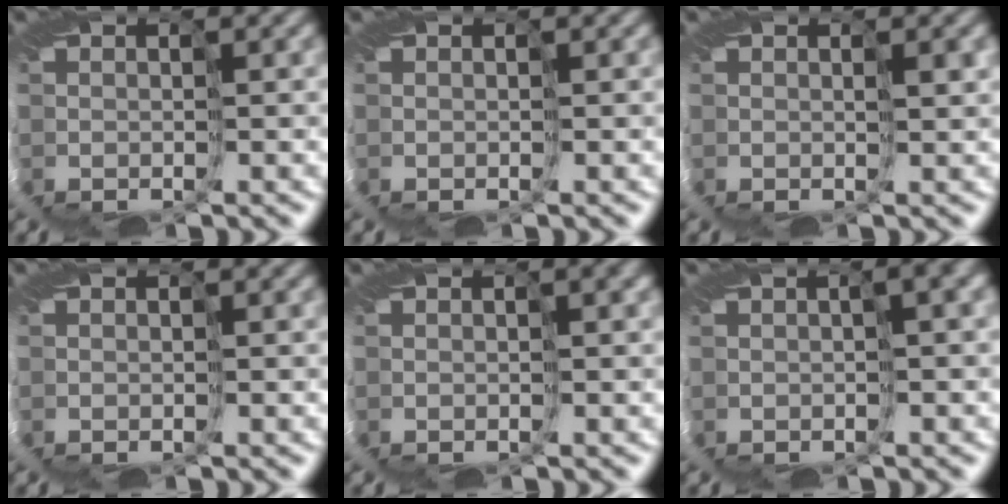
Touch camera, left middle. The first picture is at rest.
{"total": 0.0}
{"total": 1.0, "force": [0.8, -0.4, 0.5], "torque": [-0.010, 0.006, 0.011]}
{"total": 0.0}
{"total": 1.4, "force": [0.5, 0.3, 1.3], "torque": [-0.019, 0.005, 0.009]}
{"total": 2.9, "force": [1.0, 0.4, 2.7], "torque": [-0.040, 0.009, 0.019]}